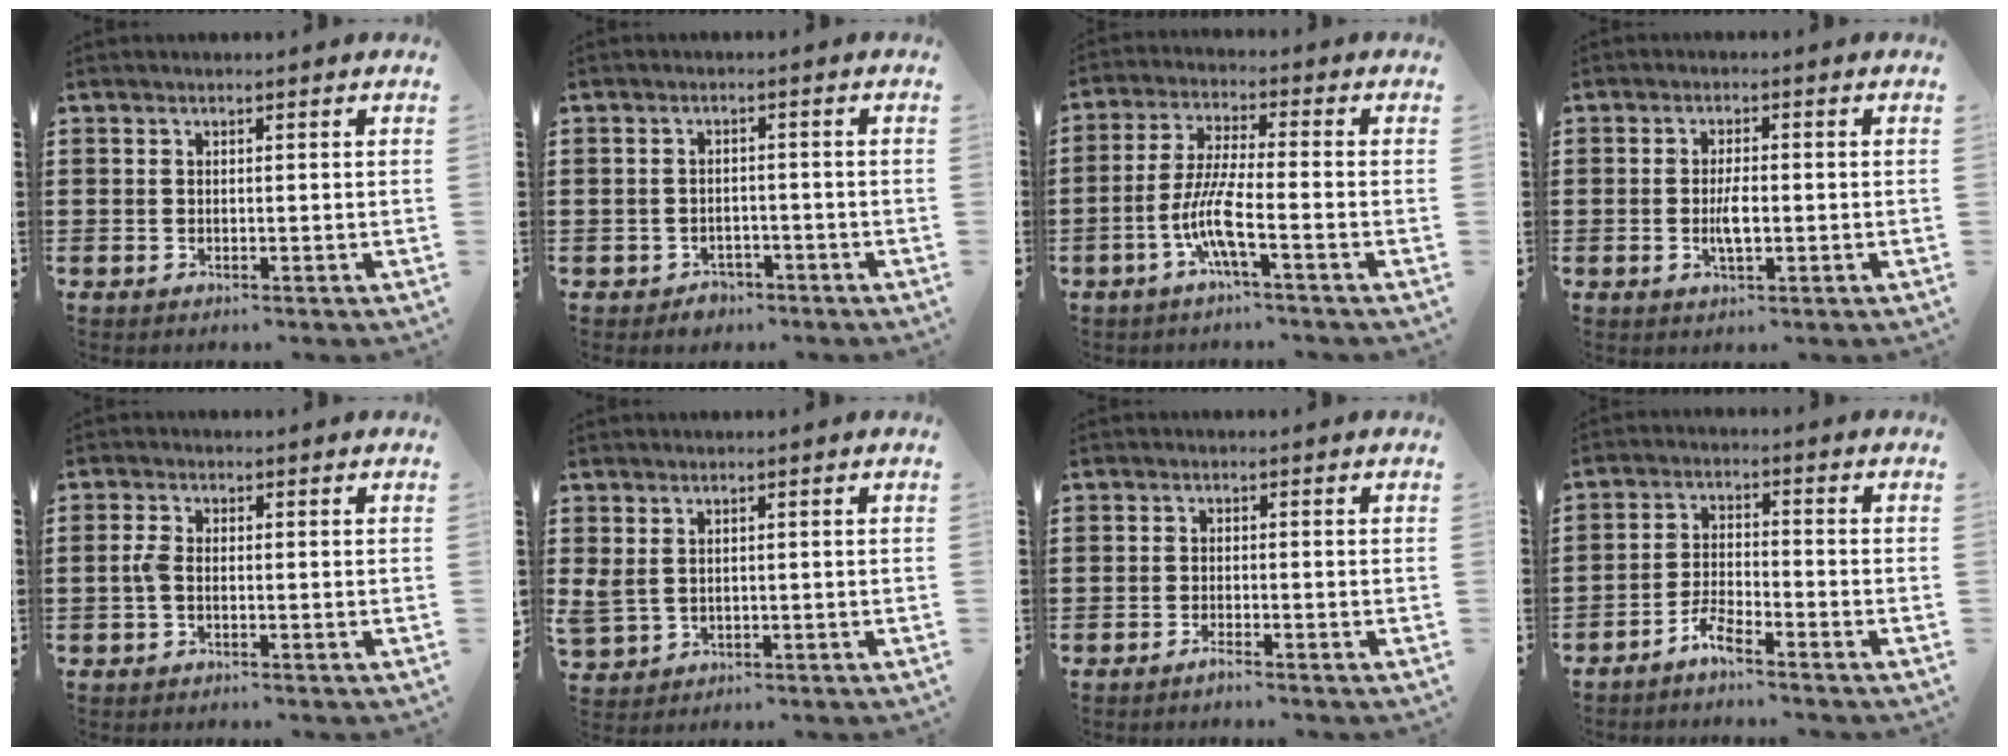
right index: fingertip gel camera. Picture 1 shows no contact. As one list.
[{"total": 2.0, "force": [-1.8, 0.9, -0.1], "torque": [-0.005, 0.002, -0.041]}, {"total": 7.9, "force": [-3.5, 1.0, 7.0], "torque": [-0.164, -0.016, -0.075]}, {"total": 3.7, "force": [-0.6, 1.2, 3.4], "torque": [-0.068, -0.002, -0.013]}, {"total": 2.2, "force": [-0.5, 0.9, 1.9], "torque": [-0.053, -0.003, -0.015]}, {"total": 1.5, "force": [0.7, 1.1, 0.9], "torque": [-0.030, 0.001, 0.011]}, {"total": 1.3, "force": [-1.2, 0.0, 0.6], "torque": [-0.011, -0.004, -0.021]}, {"total": 3.6, "force": [-3.3, 0.4, 1.5], "torque": [-0.045, 0.002, -0.069]}]